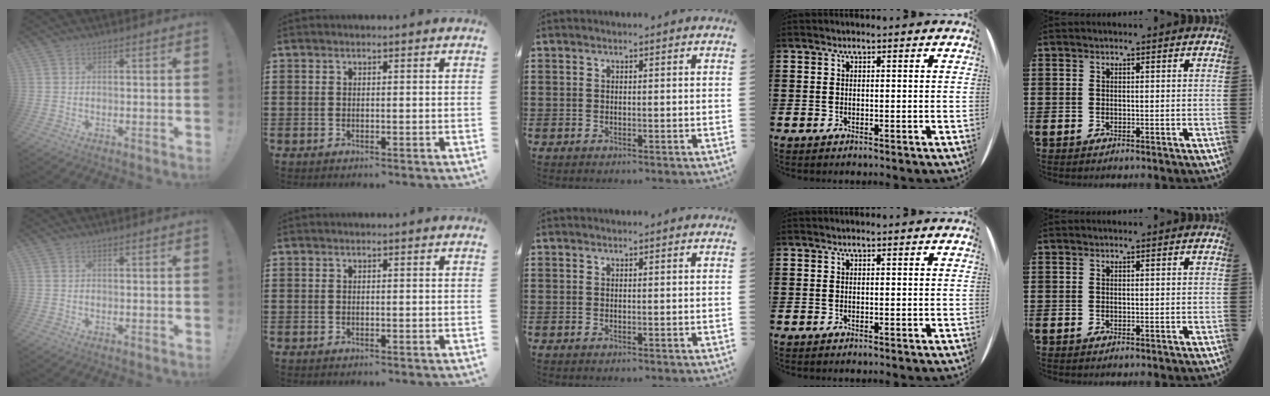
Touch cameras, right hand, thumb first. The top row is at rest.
{}